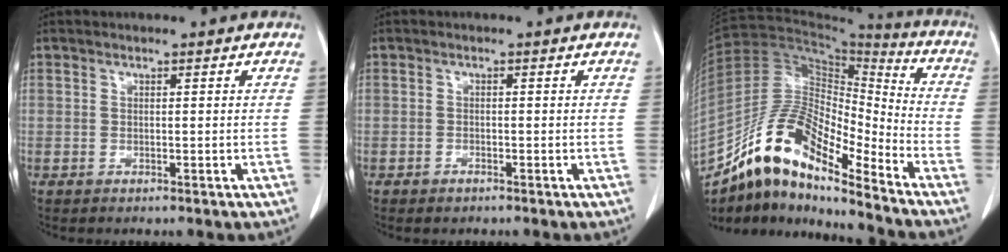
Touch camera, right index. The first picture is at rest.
{"total": 1.0, "force": [-0.7, 0.5, 0.4], "torque": [-0.008, 0.000, -0.009]}
{"total": 14.7, "force": [-11.7, 3.5, 8.2], "torque": [-0.150, 0.046, -0.210]}